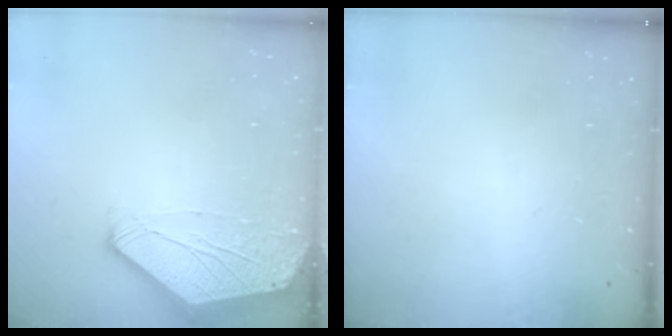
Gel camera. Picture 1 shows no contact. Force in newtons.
{"total": 0.0}